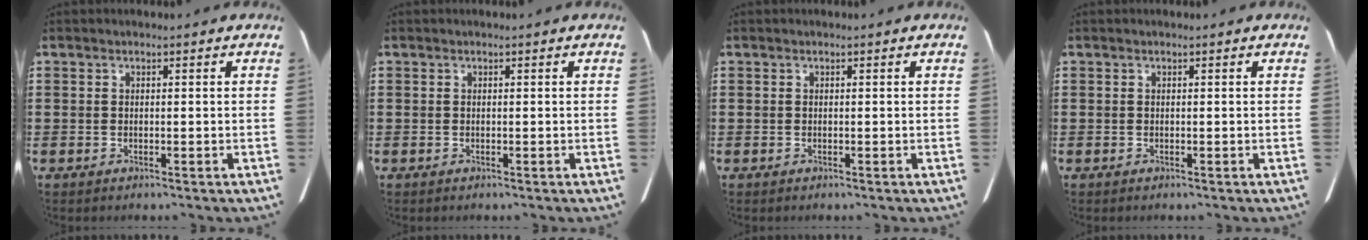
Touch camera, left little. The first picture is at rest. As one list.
[{"total": 0.0}, {"total": 0.0}, {"total": 0.0}]